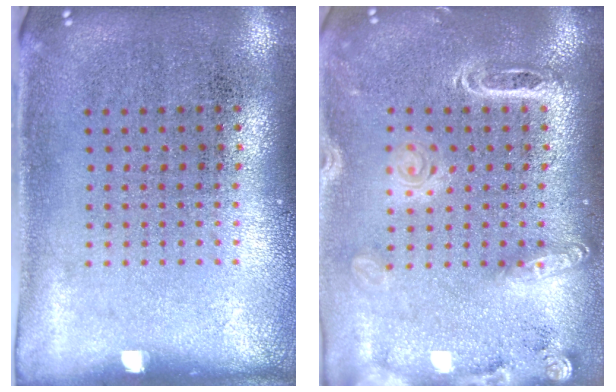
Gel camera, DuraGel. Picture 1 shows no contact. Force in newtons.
{"total": 1.9, "press": 1.6, "slide": 1.0}